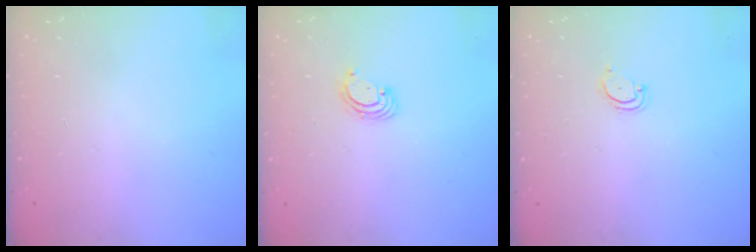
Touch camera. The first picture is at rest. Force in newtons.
{"total": 3.1, "press": 3.1, "slide": 0.1}
{"total": 3.5, "press": 3.5, "slide": 0.5}